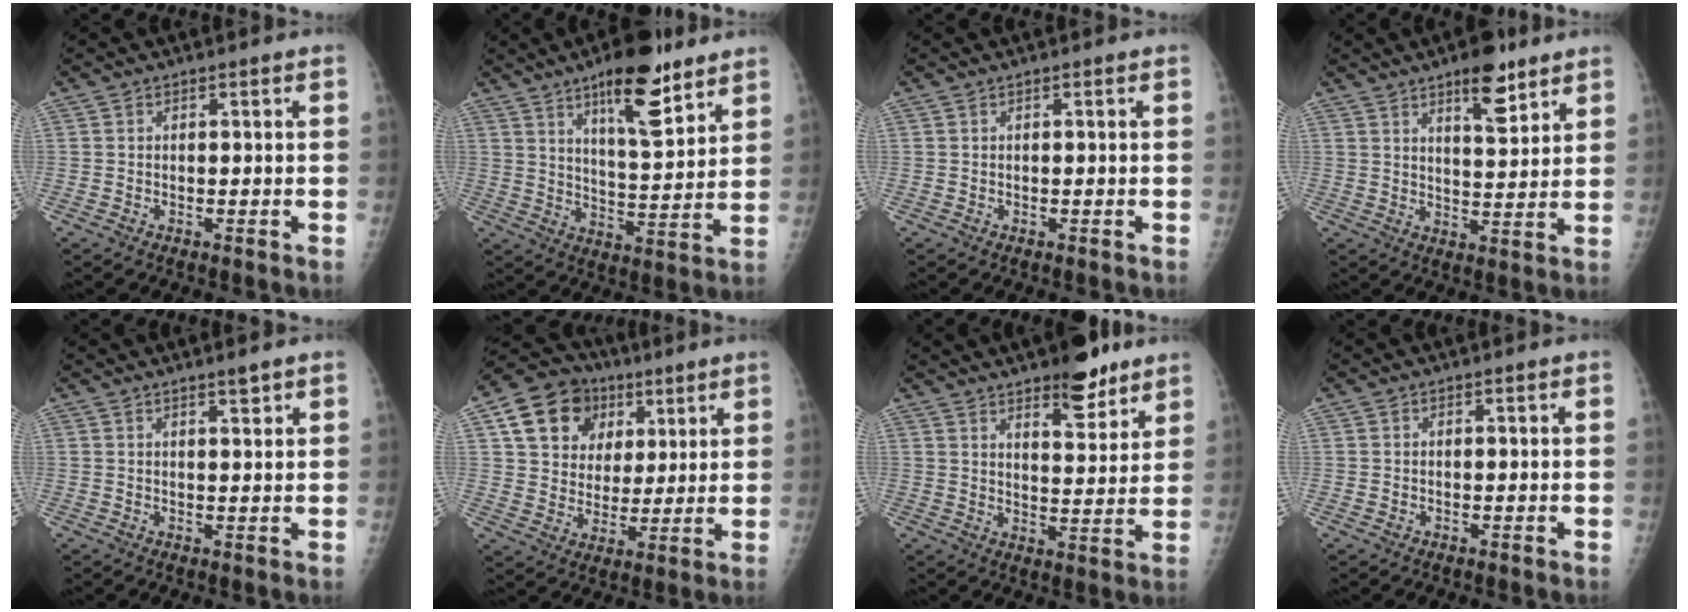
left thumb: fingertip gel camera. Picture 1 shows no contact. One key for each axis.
{"total": 14.0, "fx": 8.9, "fy": 4.3, "fz": 9.9, "tx": -0.128, "ty": -0.055, "tz": 0.139}
{"total": 0.0}
{"total": 8.6, "fx": 5.6, "fy": 3.0, "fz": 5.8, "tx": -0.069, "ty": -0.035, "tz": 0.083}
{"total": 2.0, "fx": 1.5, "fy": 0.2, "fz": 1.3, "tx": -0.017, "ty": -0.012, "tz": 0.026}
{"total": 15.1, "fx": 6.6, "fy": 12.1, "fz": 6.0, "tx": -0.066, "ty": -0.004, "tz": 0.113}
{"total": 10.5, "fx": 7.3, "fy": 3.7, "fz": 6.5, "tx": -0.067, "ty": -0.046, "tz": 0.107}
{"total": 0.6, "fx": 0.0, "fy": 0.6, "fz": 0.3, "tx": -0.003, "ty": 0.000, "tz": 0.000}